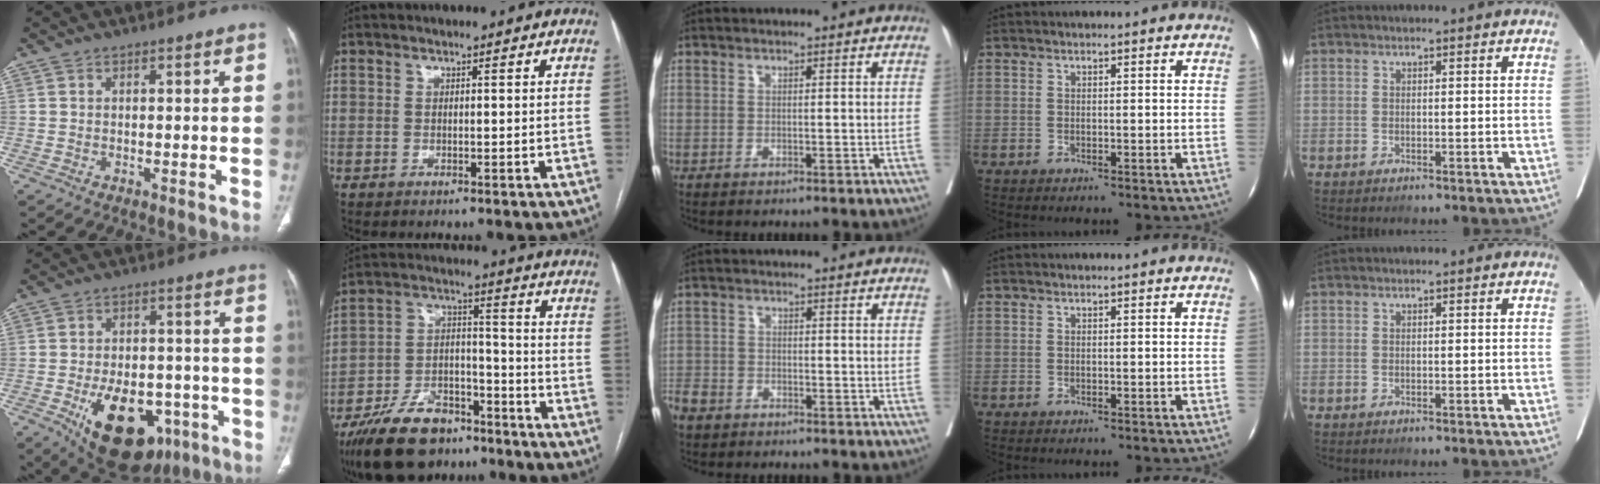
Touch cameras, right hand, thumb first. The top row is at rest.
{"thumb": {"total": 19.4, "force": [-8.5, 11.3, 13.2], "torque": [-0.179, 0.023, -0.107]}, "index": {"total": 16.0, "force": [-12.0, 7.5, 7.5], "torque": [-0.136, 0.018, -0.202]}, "middle": {"total": 4.8, "force": [-4.0, 2.1, 1.8], "torque": [-0.039, -0.001, -0.077]}}